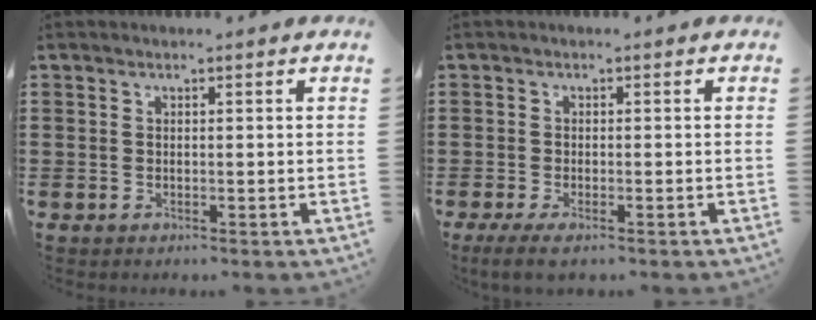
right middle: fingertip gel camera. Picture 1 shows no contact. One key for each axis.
{"total": 1.8, "fx": -1.1, "fy": 0.2, "fz": 1.3, "tx": -0.030, "ty": -0.005, "tz": -0.023}